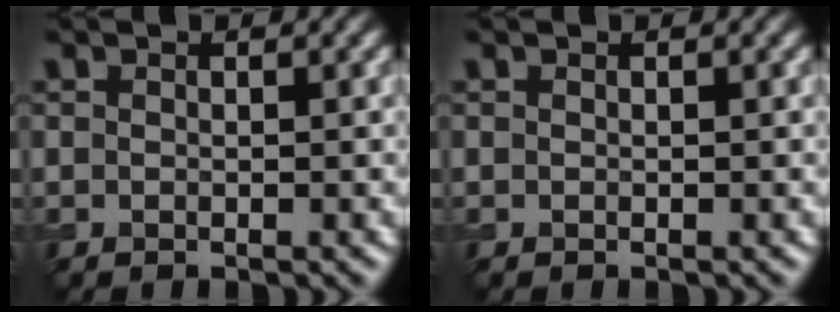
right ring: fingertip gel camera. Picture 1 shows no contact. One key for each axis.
{"total": 0.0}